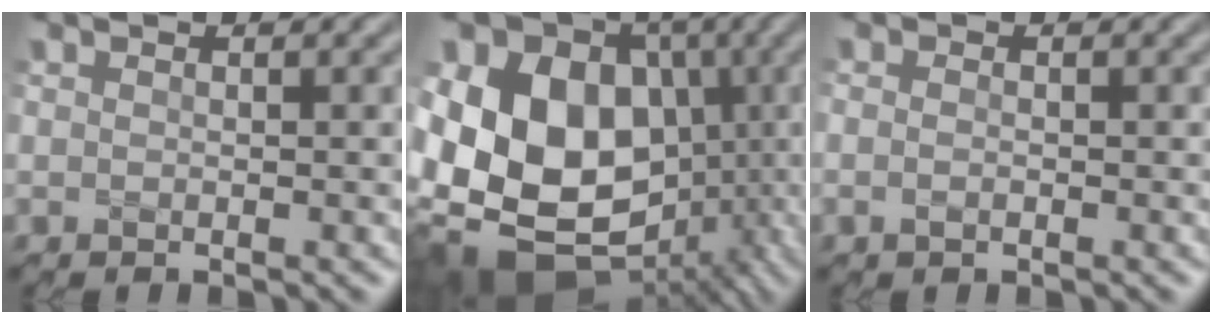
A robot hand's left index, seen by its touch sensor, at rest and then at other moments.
{"total": 20.9, "force": [-2.5, 17.6, 11.0], "torque": [-0.210, 0.007, -0.058]}
{"total": 0.9, "force": [-0.3, 0.6, 0.6], "torque": [-0.013, 0.000, -0.008]}